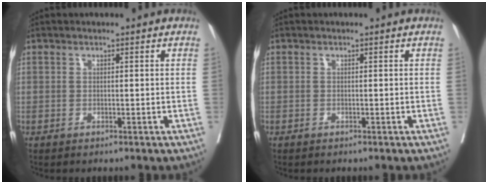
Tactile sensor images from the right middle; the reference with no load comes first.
{"total": 0.0}